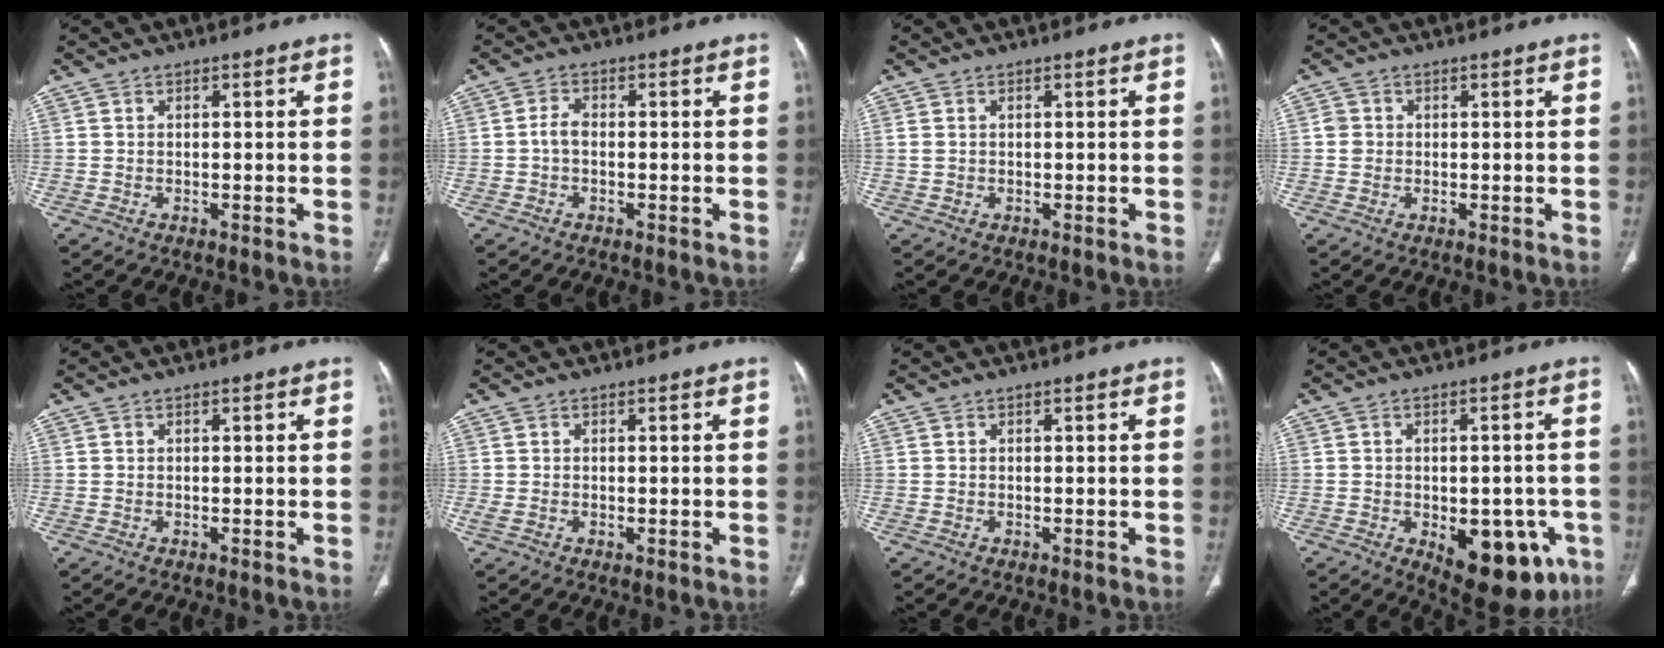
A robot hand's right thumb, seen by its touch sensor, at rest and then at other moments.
{"total": 2.4, "force": [-0.5, 1.5, 1.8], "torque": [-0.034, 0.008, -0.014]}
{"total": 1.2, "force": [0.3, 0.8, 0.8], "torque": [-0.026, 0.009, 0.013]}
{"total": 1.9, "force": [0.2, 1.8, 0.6], "torque": [-0.003, 0.003, 0.003]}
{"total": 0.0}
{"total": 1.2, "force": [-0.2, 0.6, 0.9], "torque": [-0.032, 0.002, -0.002]}
{"total": 0.0}
{"total": 16.0, "force": [-6.1, 8.3, 12.2], "torque": [-0.120, 0.009, -0.062]}